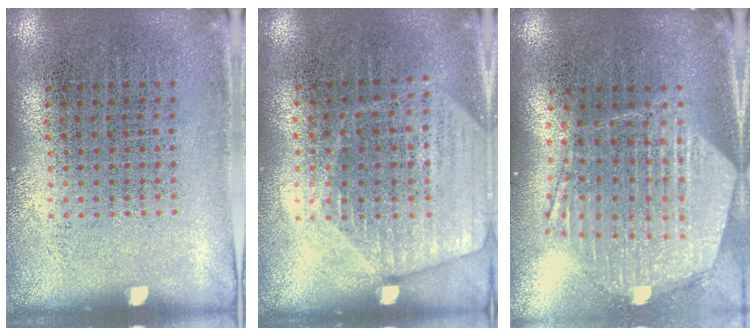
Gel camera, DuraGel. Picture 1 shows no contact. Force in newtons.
{"total": 1.7, "press": 1.5, "slide": 0.7}
{"total": 1.9, "press": 1.8, "slide": 0.8}